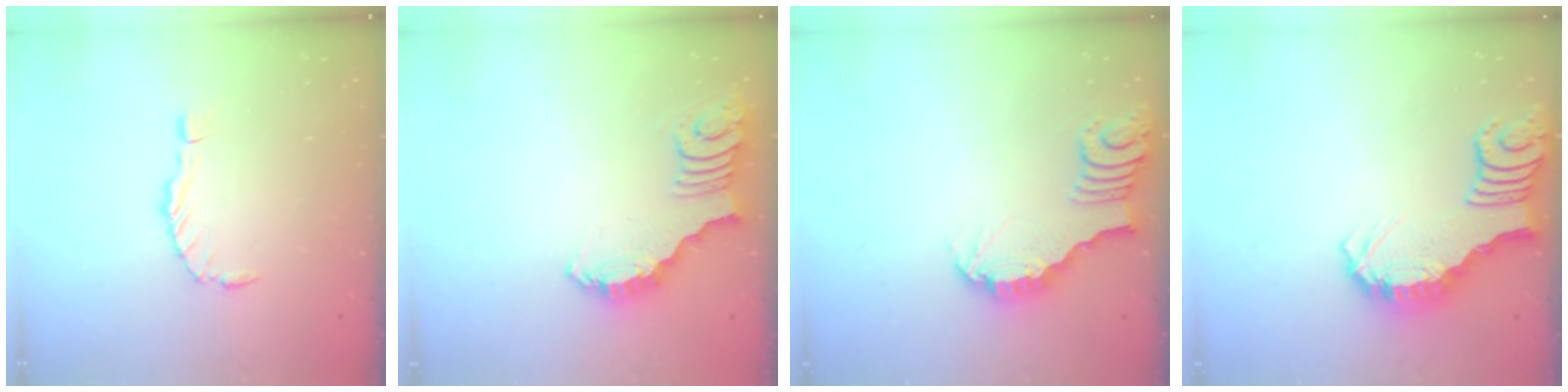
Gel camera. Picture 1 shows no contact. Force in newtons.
{"total": 2.7, "press": 2.7, "slide": 0.5}
{"total": 3.6, "press": 3.6, "slide": 0.4}
{"total": 2.8, "press": 2.8, "slide": 0.5}